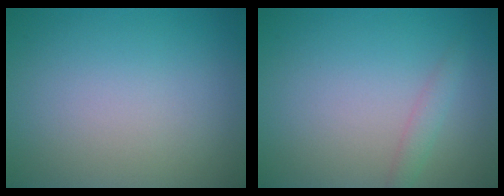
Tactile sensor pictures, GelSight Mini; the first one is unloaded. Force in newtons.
{"total": 1.3, "press": 1.3, "slide": 0.1}